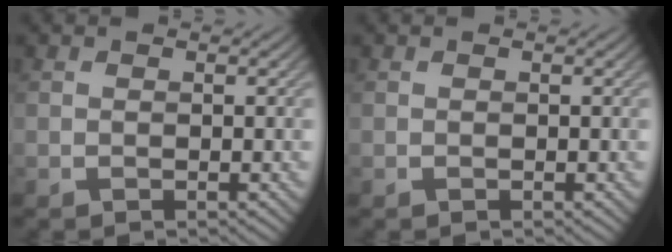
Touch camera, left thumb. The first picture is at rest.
{"total": 0.0}